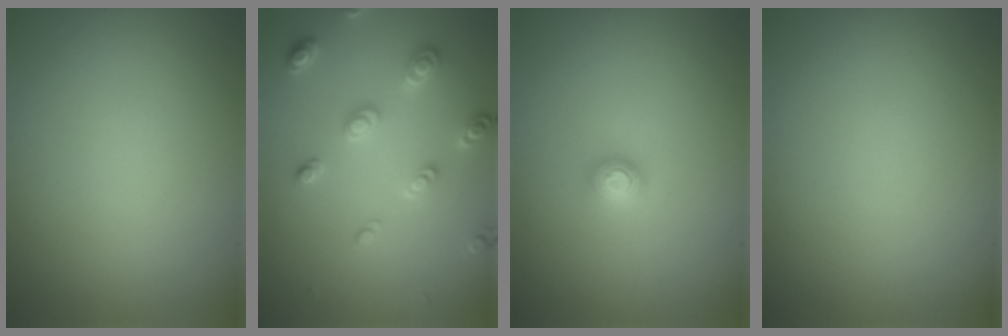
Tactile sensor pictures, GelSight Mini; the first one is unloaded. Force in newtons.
{"total": 2.7, "press": 2.7, "slide": 0.4}
{"total": 1.2, "press": 1.2, "slide": 0.1}
{"total": 0.0}